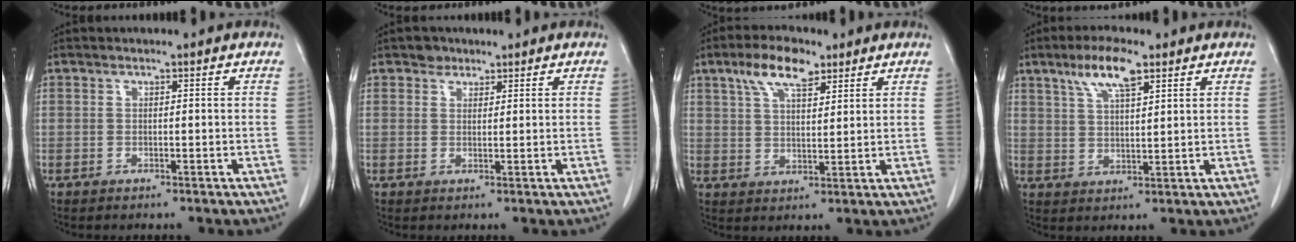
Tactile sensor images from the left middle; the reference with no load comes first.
{"total": 1.9, "force": [1.4, 1.4, 0.2], "torque": [-0.001, 0.001, 0.020]}
{"total": 7.7, "force": [4.8, 2.7, 5.3], "torque": [-0.107, 0.015, 0.088]}
{"total": 7.2, "force": [4.4, 1.5, 5.4], "torque": [-0.109, 0.008, 0.083]}